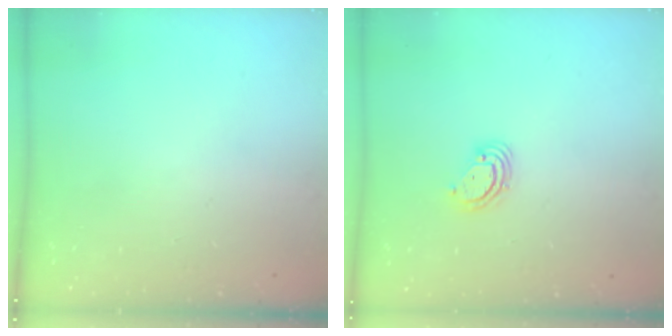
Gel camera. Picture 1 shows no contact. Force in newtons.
{"total": 3.6, "press": 3.6, "slide": 0.3}